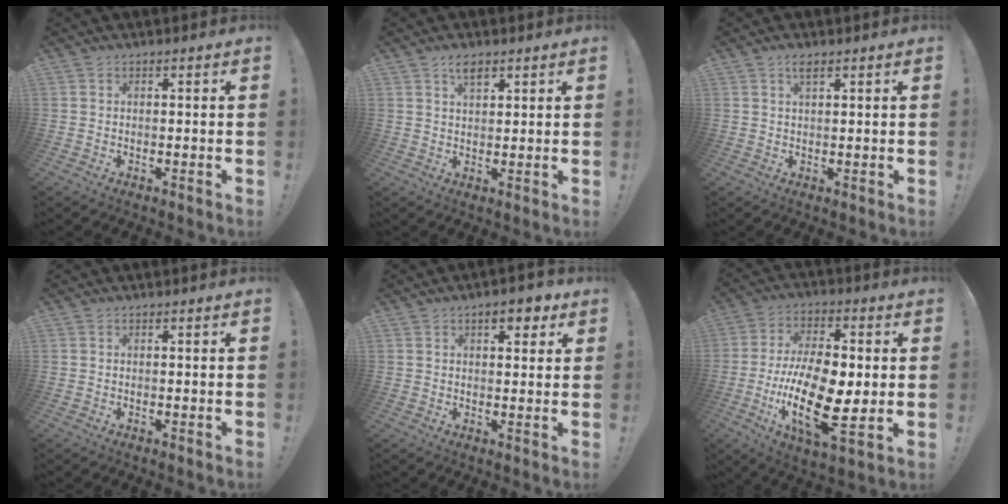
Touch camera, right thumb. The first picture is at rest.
{"total": 4.4, "force": [2.8, 2.0, 2.7], "torque": [-0.038, -0.012, 0.047]}
{"total": 2.6, "force": [1.6, 0.8, 1.9], "torque": [-0.028, -0.004, 0.025]}
{"total": 0.0}
{"total": 5.9, "force": [3.3, 2.7, 4.1], "torque": [-0.037, -0.012, 0.050]}
{"total": 21.9, "force": [-3.5, 9.9, 19.2], "torque": [-0.366, -0.002, -0.057]}